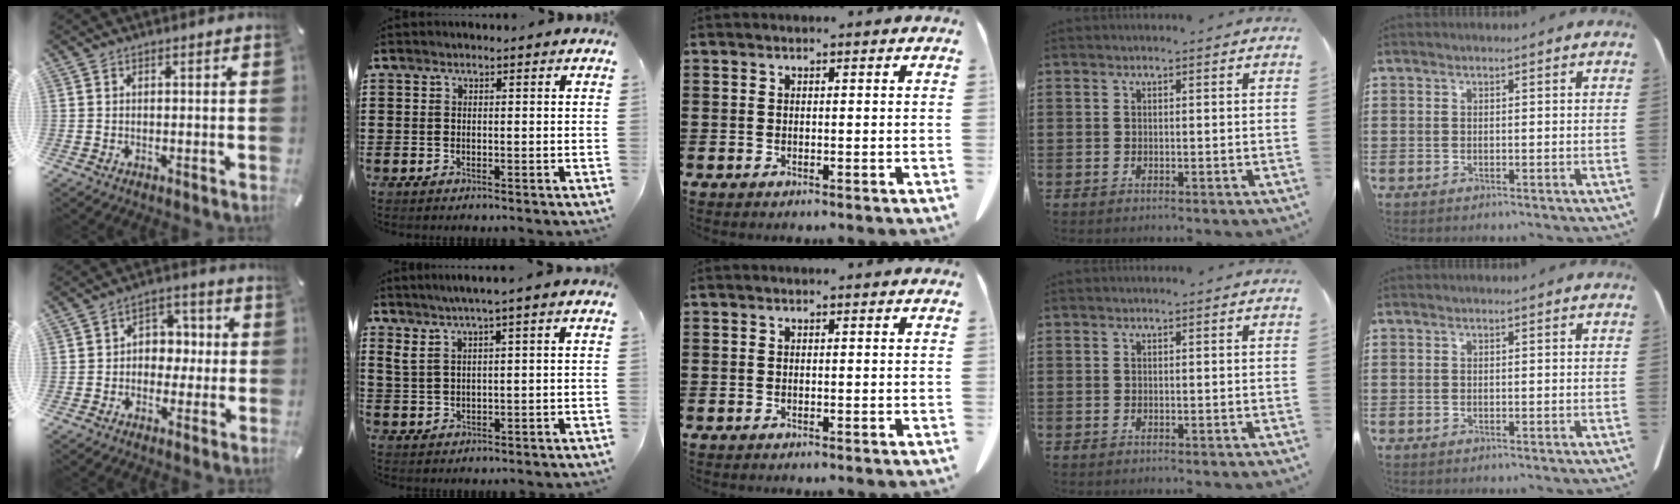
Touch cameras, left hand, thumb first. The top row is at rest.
{"thumb": {"total": 6.3, "force": [-1.1, 5.6, 2.7], "torque": [-0.035, 0.013, -0.025]}, "index": {"total": 2.6, "force": [1.3, 0.0, 2.3], "torque": [-0.047, 0.000, 0.019]}}